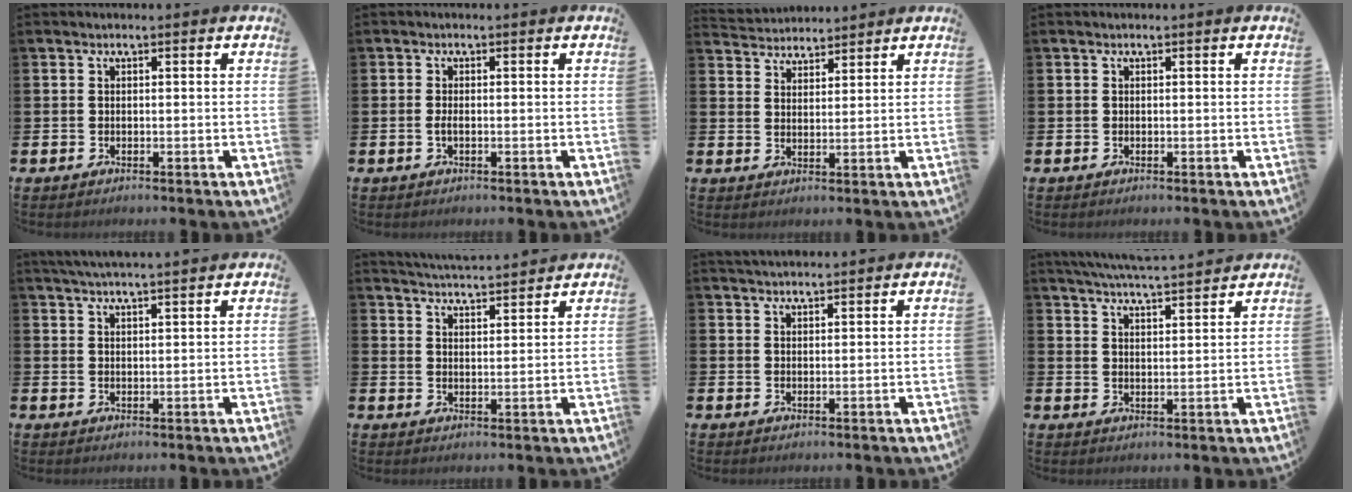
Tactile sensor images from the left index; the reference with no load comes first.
{"total": 1.0, "force": [-0.3, 0.3, 0.9], "torque": [-0.026, 0.003, -0.003]}
{"total": 3.7, "force": [3.6, 0.8, -0.6], "torque": [-0.011, -0.013, 0.068]}
{"total": 0.0}
{"total": 3.4, "force": [3.3, -0.4, 0.5], "torque": [-0.015, -0.009, 0.061]}
{"total": 4.6, "force": [4.6, -0.2, 0.1], "torque": [-0.022, -0.029, 0.083]}
{"total": 2.3, "force": [2.3, 0.2, 0.2], "torque": [-0.007, -0.007, 0.041]}
{"total": 5.8, "force": [5.6, -0.2, 1.1], "torque": [-0.037, -0.034, 0.100]}